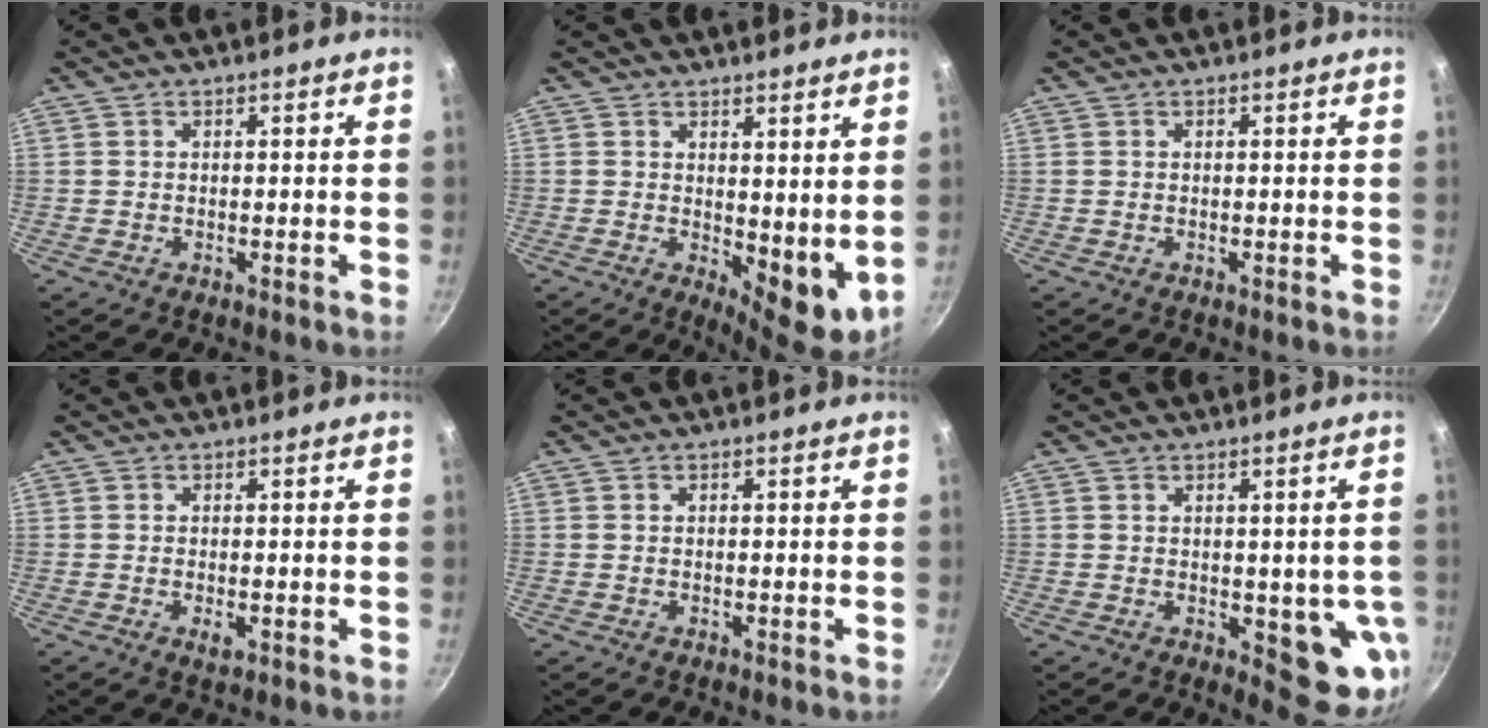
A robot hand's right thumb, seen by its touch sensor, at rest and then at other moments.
{"total": 8.1, "force": [1.9, 3.8, 7.0], "torque": [-0.083, -0.023, 0.036]}
{"total": 0.0}
{"total": 1.9, "force": [-0.6, 0.9, 1.6], "torque": [-0.028, -0.004, -0.008]}
{"total": 0.0}
{"total": 9.5, "force": [-1.2, 4.6, 8.2], "torque": [-0.060, -0.012, -0.009]}